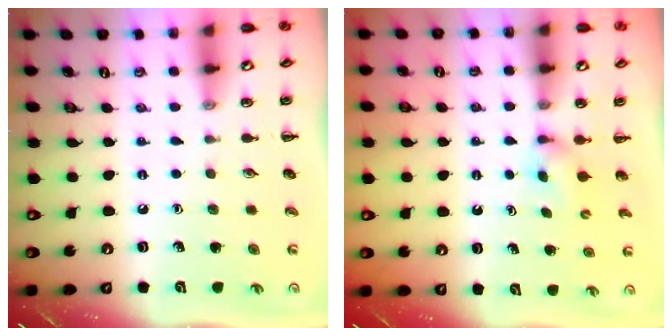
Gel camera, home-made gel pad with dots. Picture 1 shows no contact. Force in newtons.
{"total": 2.4, "press": 2.3, "slide": 0.9}